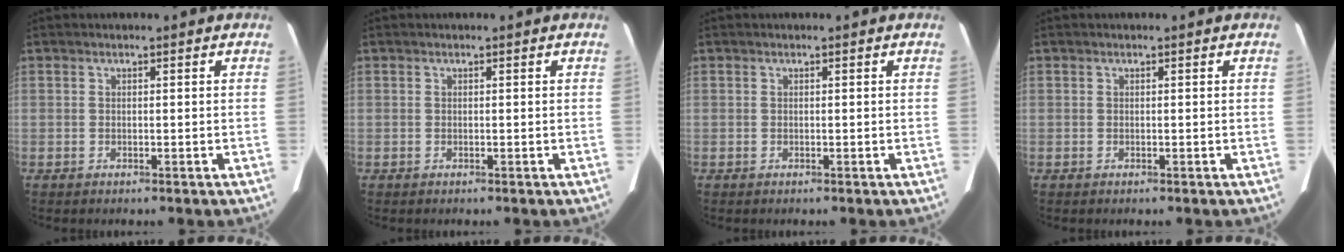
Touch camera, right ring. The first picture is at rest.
{"total": 0.0}
{"total": 0.0}
{"total": 0.0}